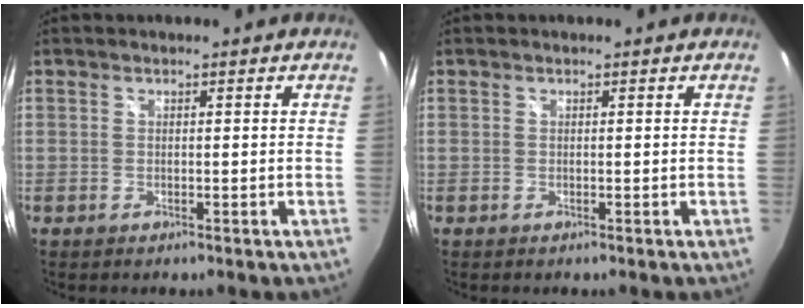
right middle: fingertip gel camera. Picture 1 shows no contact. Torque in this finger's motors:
{"motor_torque": [0.00, 0.00, 0.00, 0.00]}